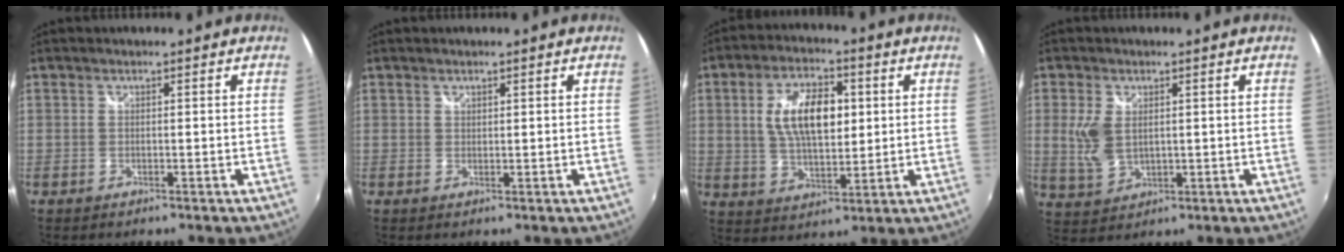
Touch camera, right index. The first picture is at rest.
{"total": 0.6, "force": [0.5, 0.3, 0.1], "torque": [0.000, 0.001, 0.008]}
{"total": 11.8, "force": [2.2, 5.8, 10.0], "torque": [-0.183, 0.011, 0.042]}
{"total": 6.4, "force": [1.2, 3.9, 4.9], "torque": [-0.111, 0.000, 0.028]}